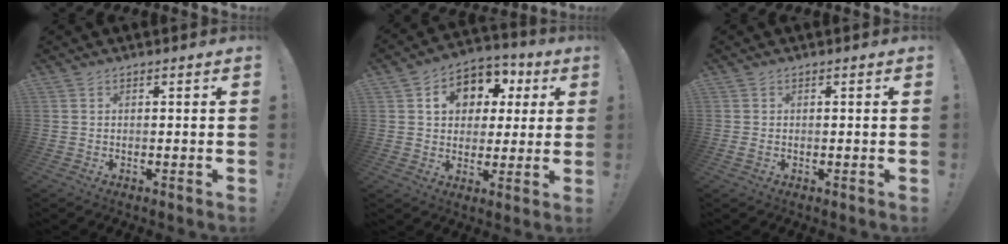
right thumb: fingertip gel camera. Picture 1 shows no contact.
{"total": 11.3, "force": [3.6, 9.3, 5.3], "torque": [-0.075, -0.012, 0.071]}
{"total": 0.9, "force": [0.0, 0.6, 0.6], "torque": [-0.005, -0.001, -0.001]}